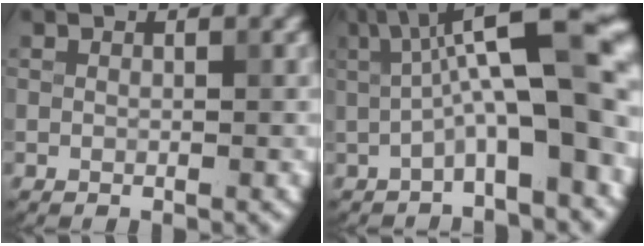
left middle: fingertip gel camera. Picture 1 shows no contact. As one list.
[{"total": 10.8, "force": [0.4, 2.7, 10.5], "torque": [-0.150, 0.034, 0.001]}]